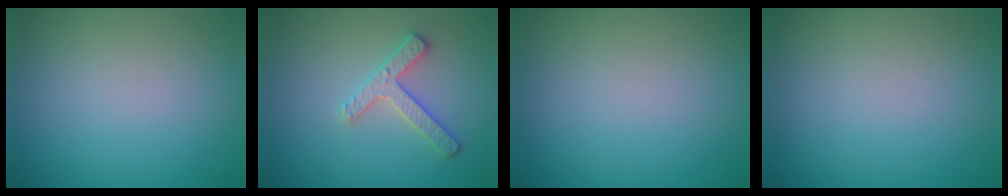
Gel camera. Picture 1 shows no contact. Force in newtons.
{"total": 2.5, "press": 2.4, "slide": 0.8}
{"total": 0.0}
{"total": 0.0}